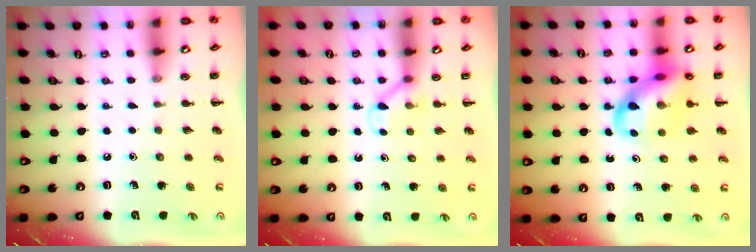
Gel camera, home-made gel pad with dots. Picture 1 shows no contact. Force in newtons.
{"total": 4.5, "press": 4.2, "slide": 1.5}
{"total": 14.6, "press": 14.2, "slide": 3.4}